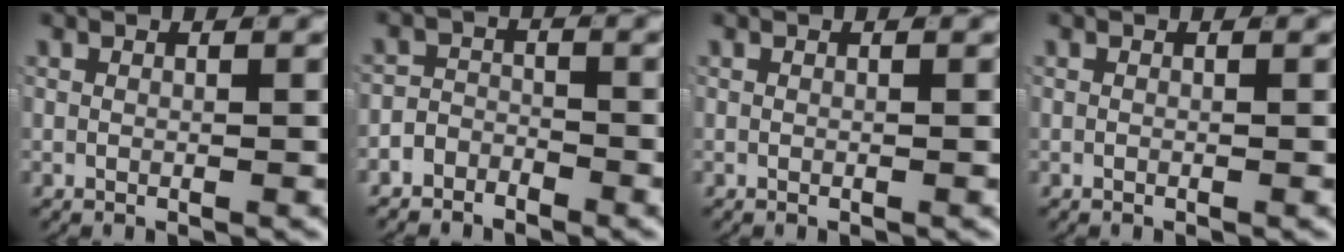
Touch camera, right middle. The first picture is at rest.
{"total": 3.2, "force": [-2.8, 1.6, 0.1], "torque": [0.010, -0.007, -0.053]}
{"total": 0.0}
{"total": 0.0}